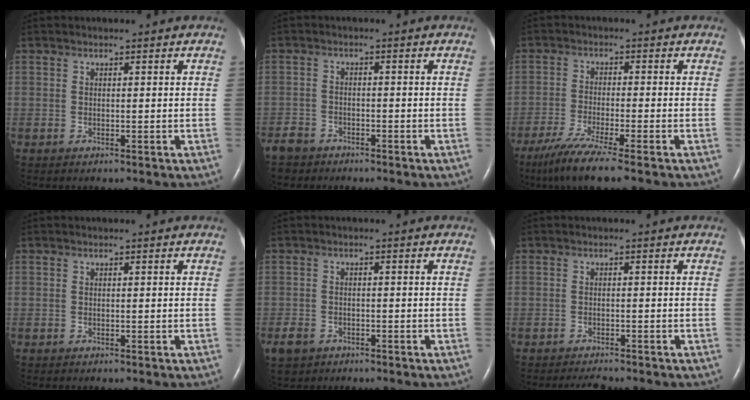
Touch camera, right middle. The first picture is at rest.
{"total": 4.1, "force": [-3.5, 2.1, 0.3], "torque": [-0.009, -0.002, -0.068]}
{"total": 8.2, "force": [-6.2, -0.7, 5.3], "torque": [-0.095, -0.028, -0.106]}
{"total": 0.0}
{"total": 4.2, "force": [-2.7, 2.8, 1.3], "torque": [-0.030, -0.001, -0.044]}
{"total": 2.2, "force": [-2.1, 0.2, 0.6], "torque": [-0.015, -0.008, -0.028]}